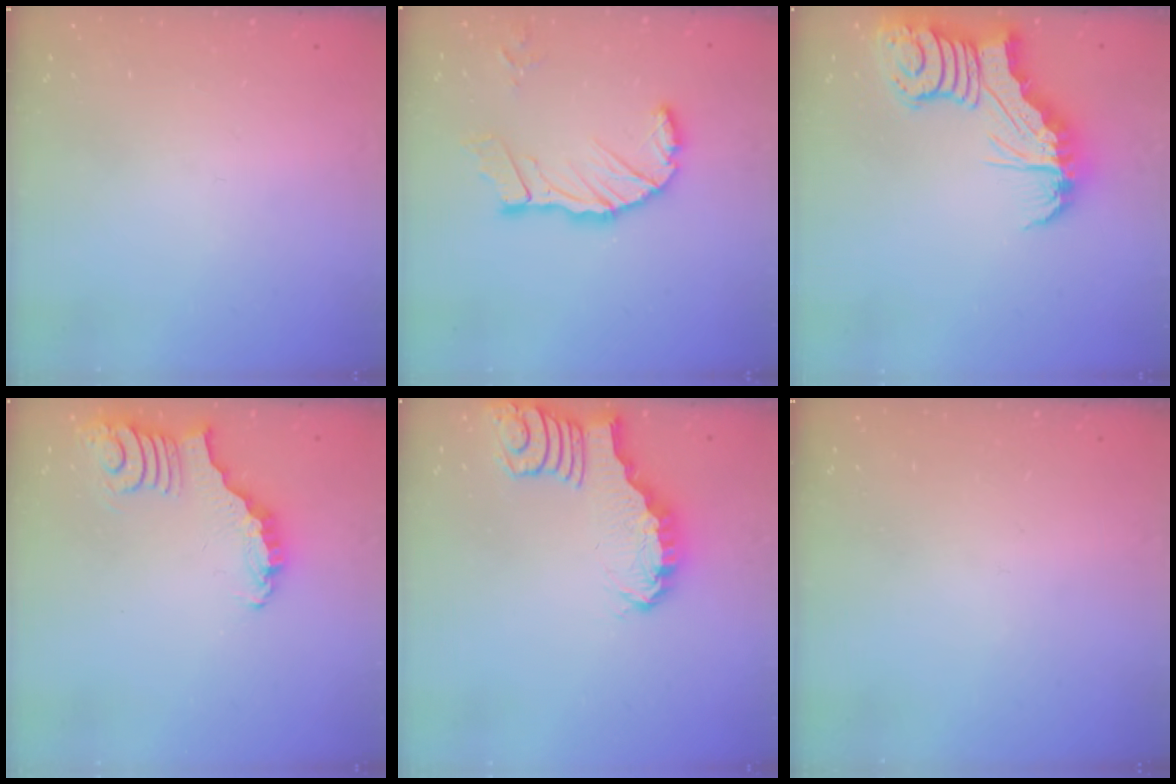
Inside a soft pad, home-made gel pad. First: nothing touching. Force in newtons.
{"total": 12.7, "press": 12.6, "slide": 1.6}
{"total": 8.6, "press": 8.5, "slide": 1.2}
{"total": 3.6, "press": 3.5, "slide": 0.7}
{"total": 2.5, "press": 2.5, "slide": 0.2}
{"total": 0.0}